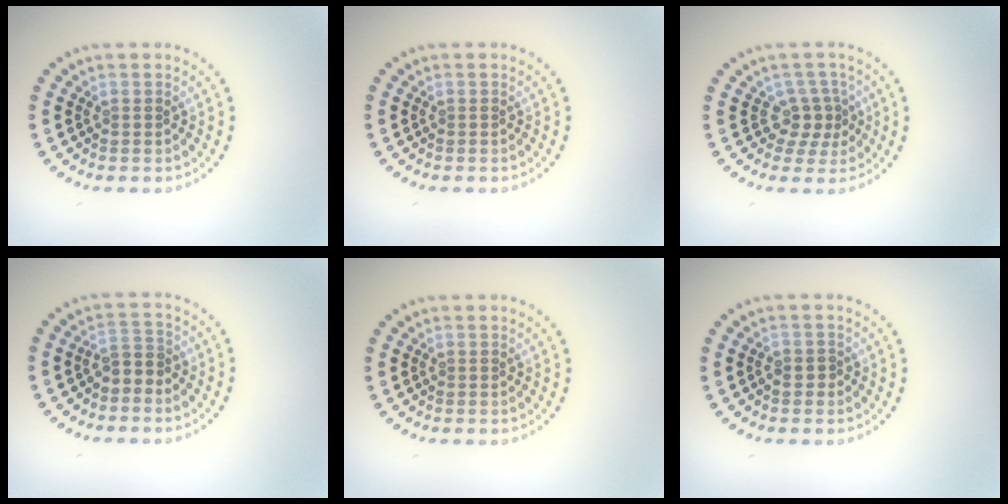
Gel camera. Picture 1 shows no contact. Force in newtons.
{"total": 0.0}
{"total": 2.5, "press": 1.8, "slide": 1.7}
{"total": 1.9, "press": 1.6, "slide": 1.0}
{"total": 0.0}
{"total": 0.9, "press": 0.7, "slide": 0.5}